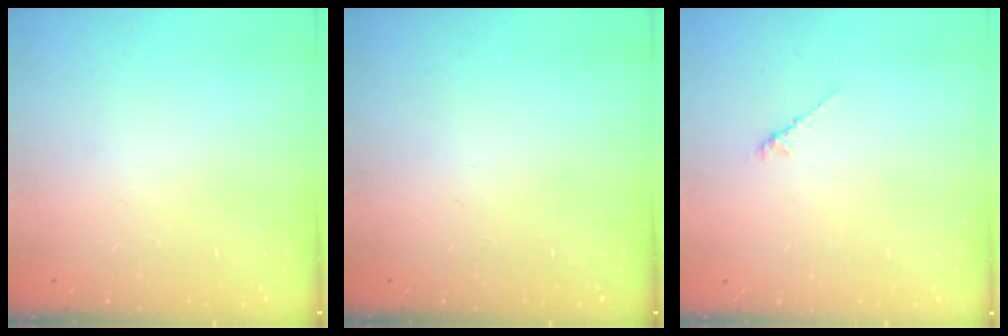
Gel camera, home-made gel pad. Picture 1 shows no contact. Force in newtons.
{"total": 0.0}
{"total": 2.0, "press": 2.0, "slide": 0.6}